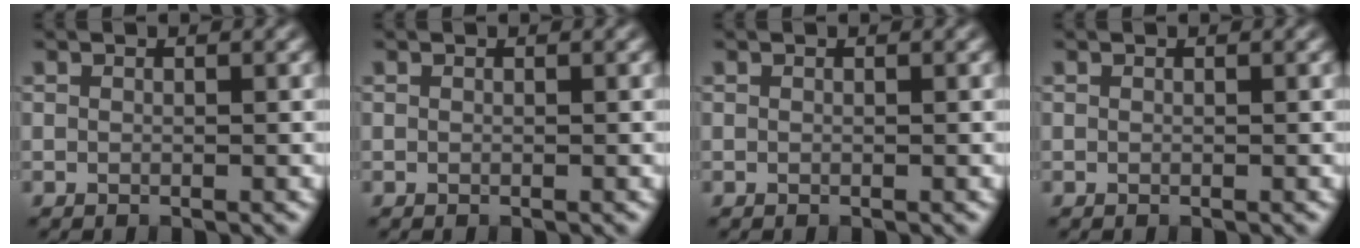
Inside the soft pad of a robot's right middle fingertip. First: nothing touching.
{"total": 0.0}
{"total": 0.0}
{"total": 0.0}